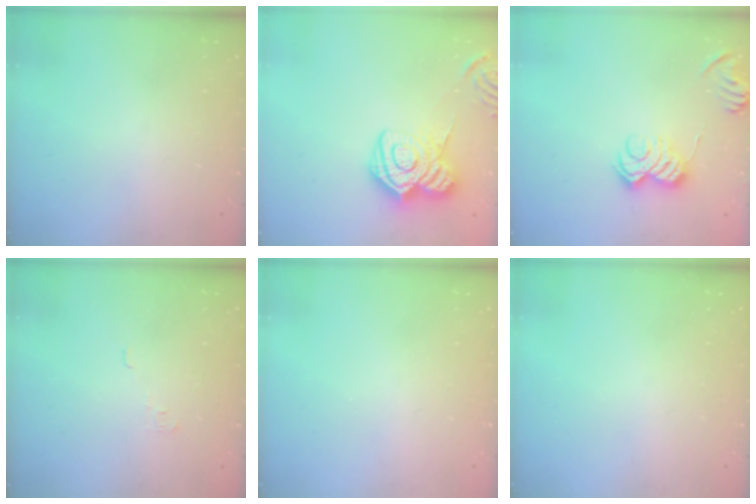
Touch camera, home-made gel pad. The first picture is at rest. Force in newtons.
{"total": 16.9, "press": 16.8, "slide": 1.1}
{"total": 10.0, "press": 10.0, "slide": 0.3}
{"total": 2.3, "press": 2.3, "slide": 0.3}
{"total": 0.0}
{"total": 0.0}